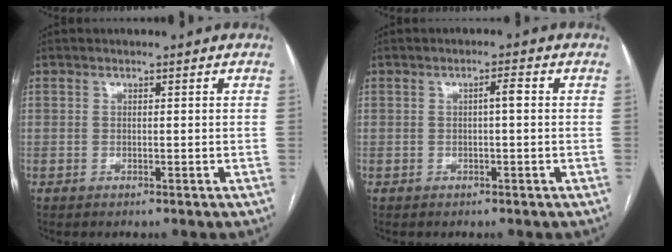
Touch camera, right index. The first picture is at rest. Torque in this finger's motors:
{"motor_torque": [0.15, 0.07, 0.05, 0.05]}